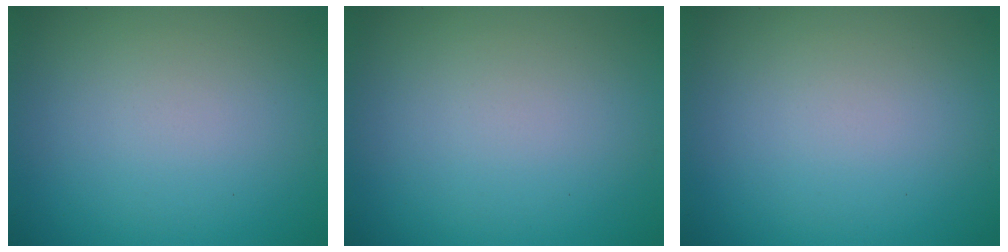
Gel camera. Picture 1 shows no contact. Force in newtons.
{"total": 0.0}
{"total": 0.0}